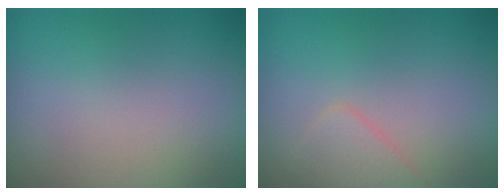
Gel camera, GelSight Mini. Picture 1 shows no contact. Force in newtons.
{"total": 1.8, "press": 1.8, "slide": 0.1}